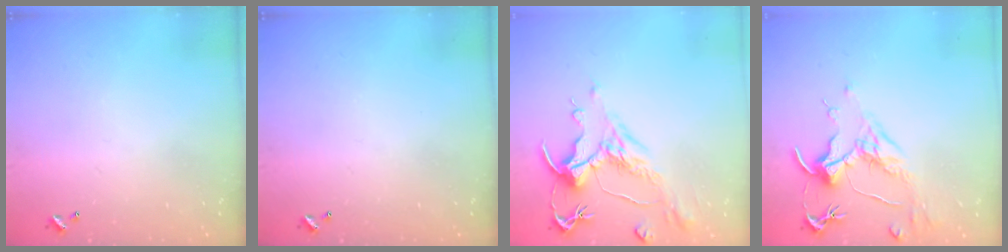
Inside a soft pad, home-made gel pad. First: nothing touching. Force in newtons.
{"total": 0.0}
{"total": 1.5, "press": 0.5, "slide": 1.4}
{"total": 1.7, "press": 1.5, "slide": 0.9}